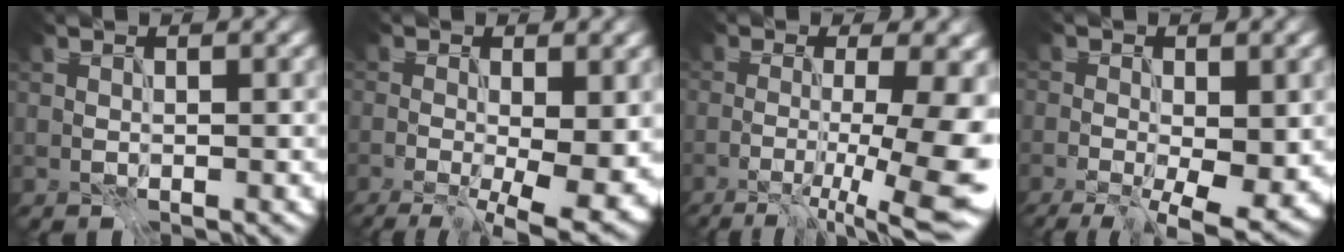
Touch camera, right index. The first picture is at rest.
{"total": 8.5, "force": [-1.0, 3.0, 7.9], "torque": [-0.086, -0.013, -0.007]}
{"total": 12.7, "force": [-1.6, 4.4, 11.8], "torque": [-0.093, 0.010, -0.026]}
{"total": 6.7, "force": [-1.6, 2.6, 5.9], "torque": [-0.086, -0.013, -0.021]}